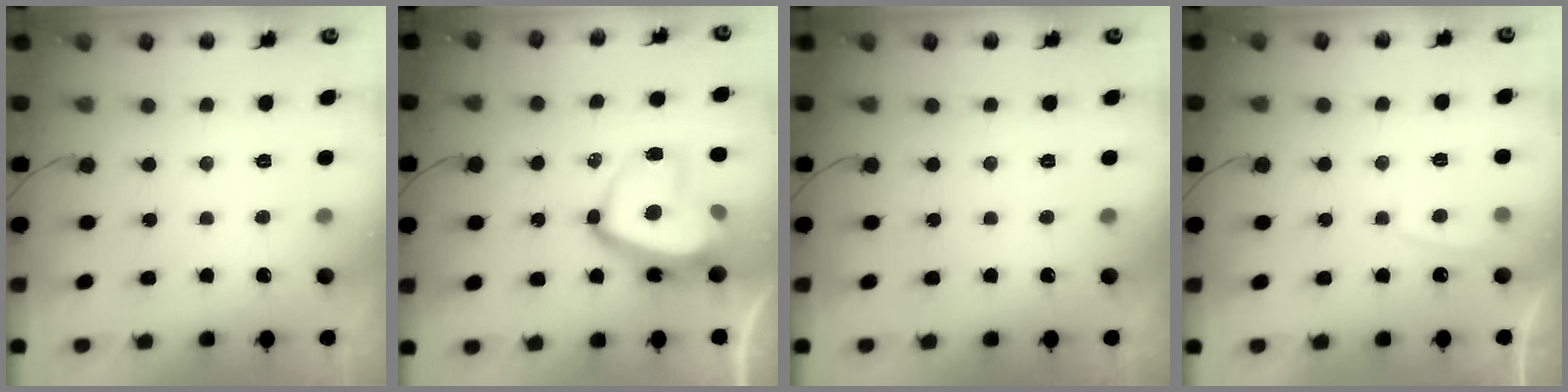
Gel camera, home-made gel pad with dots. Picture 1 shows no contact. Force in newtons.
{"total": 15.1, "press": 15.0, "slide": 1.4}
{"total": 0.0}
{"total": 1.8, "press": 1.7, "slide": 0.6}